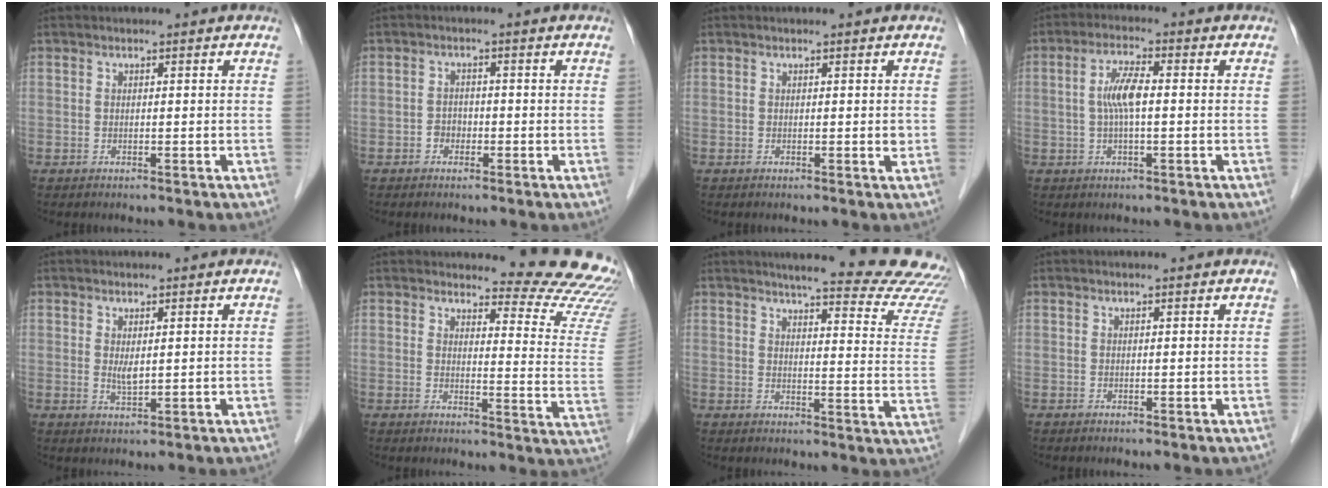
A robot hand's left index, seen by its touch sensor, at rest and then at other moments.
{"total": 1.7, "force": [-0.8, 1.3, 0.7], "torque": [-0.008, 0.007, -0.016]}
{"total": 0.5, "force": [0.1, 0.2, 0.5], "torque": [-0.004, 0.000, -0.003]}
{"total": 5.1, "force": [0.1, 1.1, 5.0], "torque": [-0.107, 0.008, 0.000]}
{"total": 1.7, "force": [0.5, 0.6, 1.5], "torque": [-0.034, -0.006, 0.015]}
{"total": 15.4, "force": [15.2, 1.3, 1.8], "torque": [0.005, -0.132, 0.139]}
{"total": 22.2, "force": [20.6, 0.7, 8.1], "torque": [-0.095, -0.091, 0.227]}
{"total": 1.1, "force": [1.0, 0.2, 0.3], "torque": [-0.012, 0.008, 0.010]}